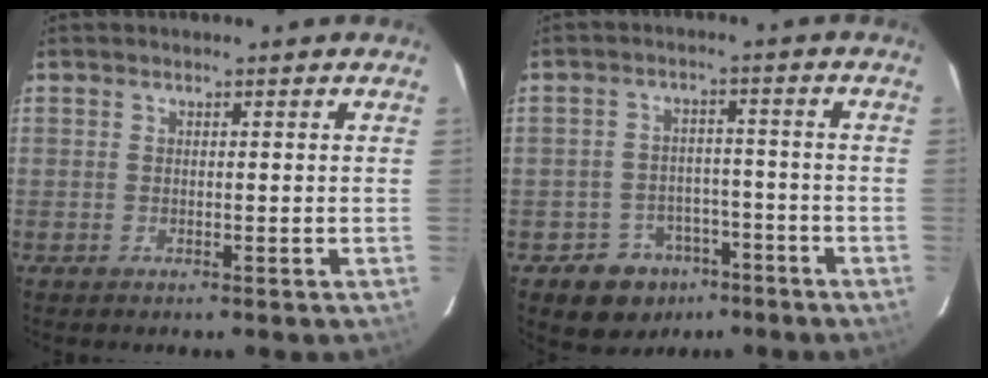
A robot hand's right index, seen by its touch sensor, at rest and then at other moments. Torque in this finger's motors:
{"motor_torque": [0.17, -0.33, 0.01, -0.08]}